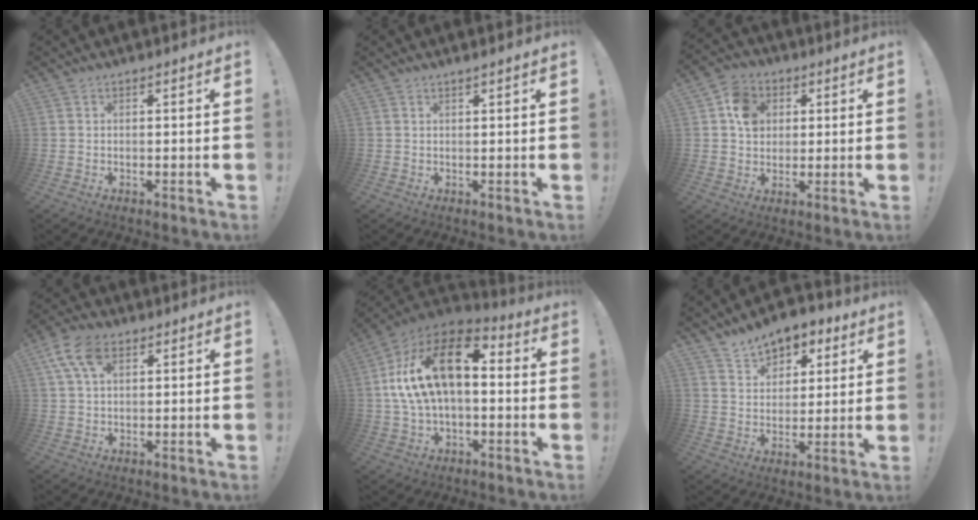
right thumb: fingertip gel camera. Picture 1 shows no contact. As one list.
[{"total": 0.9, "force": [0.7, -0.1, 0.5], "torque": [-0.009, 0.001, 0.012]}, {"total": 9.0, "force": [2.3, 7.7, 4.1], "torque": [-0.053, 0.004, 0.046]}, {"total": 9.8, "force": [4.1, 5.8, 6.8], "torque": [-0.129, 0.002, 0.080]}, {"total": 20.6, "force": [4.4, 11.0, 16.8], "torque": [-0.302, -0.007, 0.076]}, {"total": 8.7, "force": [6.1, 5.7, 2.6], "torque": [-0.050, -0.033, 0.117]}]